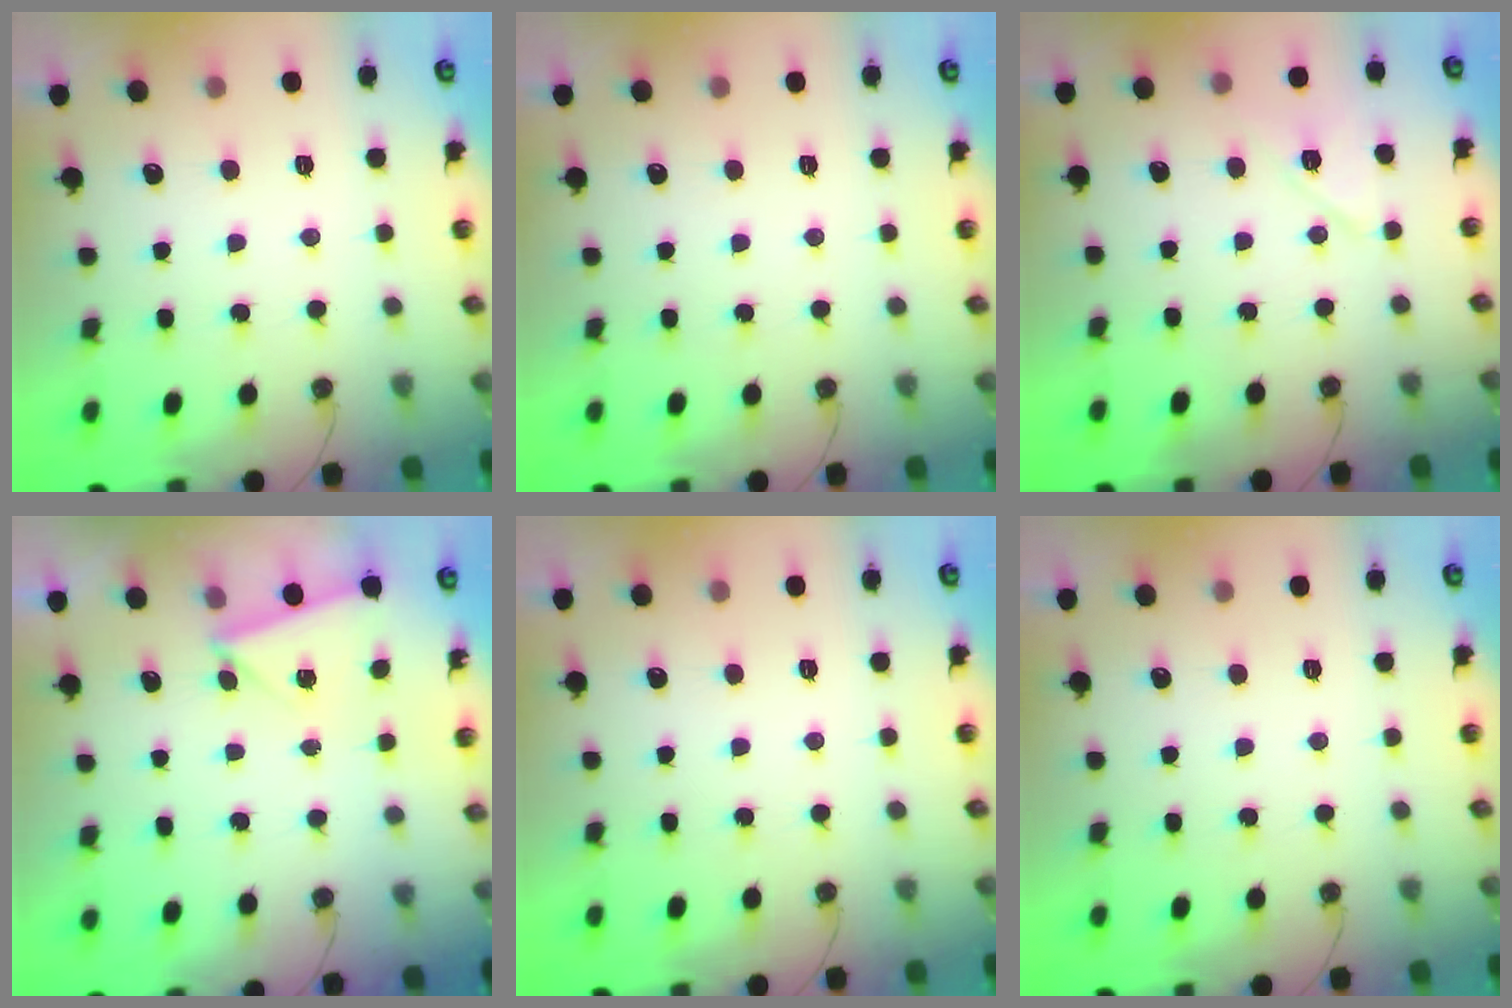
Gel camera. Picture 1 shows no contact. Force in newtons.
{"total": 0.0}
{"total": 9.0, "press": 8.5, "slide": 3.0}
{"total": 3.3, "press": 3.0, "slide": 1.4}
{"total": 0.0}
{"total": 0.0}